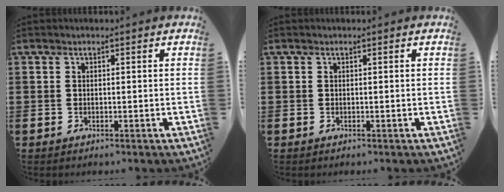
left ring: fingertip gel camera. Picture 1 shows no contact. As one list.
[{"total": 0.0}]